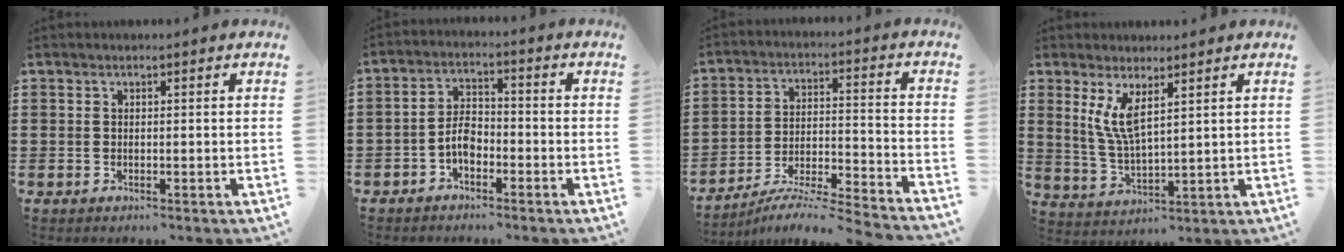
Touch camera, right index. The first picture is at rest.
{"total": 4.3, "force": [-2.1, 2.3, 3.0], "torque": [-0.068, 0.004, -0.043]}
{"total": 6.0, "force": [-5.7, -0.3, 2.0], "torque": [-0.035, -0.012, -0.115]}
{"total": 5.7, "force": [2.6, 1.5, 4.8], "torque": [-0.117, -0.009, 0.042]}